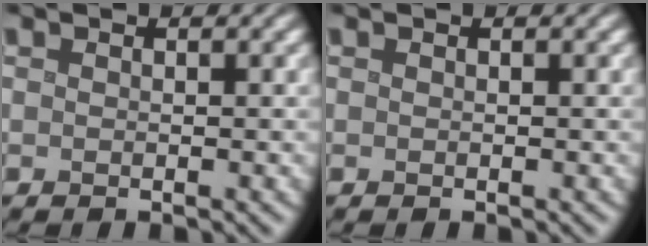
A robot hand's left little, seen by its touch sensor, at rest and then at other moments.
{"total": 0.0}